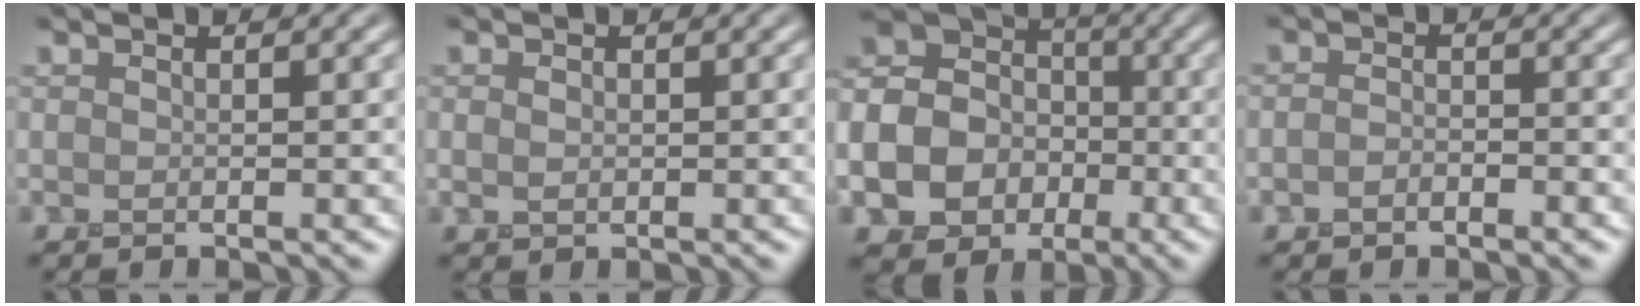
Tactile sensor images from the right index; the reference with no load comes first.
{"total": 1.2, "force": [0.1, 0.9, 0.8], "torque": [-0.018, 0.001, 0.004]}
{"total": 18.1, "force": [-6.2, 16.0, 5.6], "torque": [-0.169, -0.040, -0.126]}
{"total": 1.6, "force": [-0.8, 0.9, 1.1], "torque": [-0.021, 0.001, -0.019]}